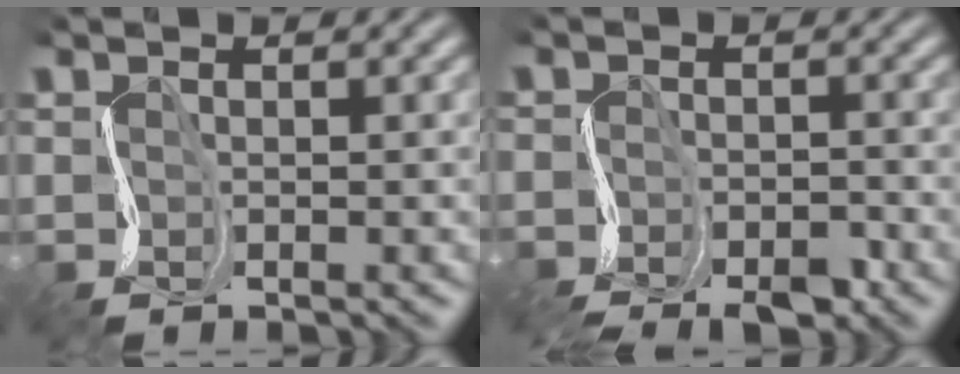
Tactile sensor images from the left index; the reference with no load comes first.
{"total": 3.8, "force": [-3.4, 0.9, 1.4], "torque": [-0.024, -0.003, -0.071]}